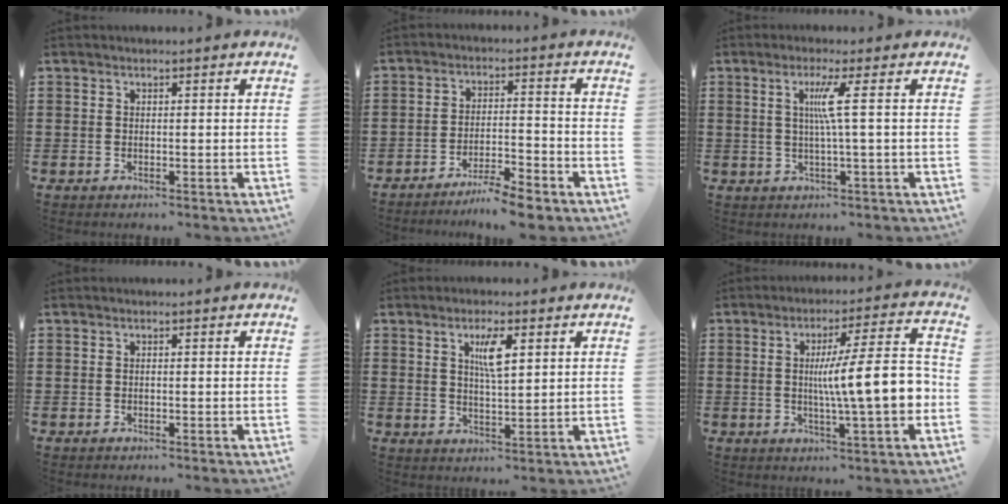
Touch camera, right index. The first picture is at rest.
{"total": 5.3, "force": [-4.9, -0.2, 2.0], "torque": [-0.042, -0.006, -0.096]}
{"total": 4.5, "force": [0.6, -0.8, 4.4], "torque": [-0.086, -0.007, 0.005]}
{"total": 0.0}
{"total": 4.7, "force": [1.9, 1.1, 4.1], "torque": [-0.079, 0.006, 0.027]}
{"total": 12.4, "force": [-0.7, 1.7, 12.3], "torque": [-0.180, -0.013, -0.019]}